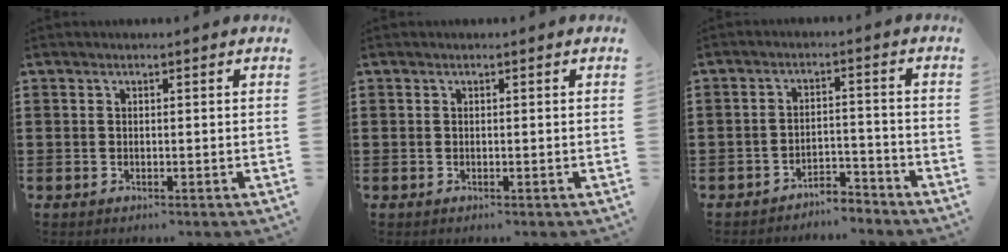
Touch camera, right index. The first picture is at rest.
{"total": 0.0}
{"total": 3.9, "force": [-3.9, 0.3, 0.5], "torque": [-0.014, 0.004, -0.079]}